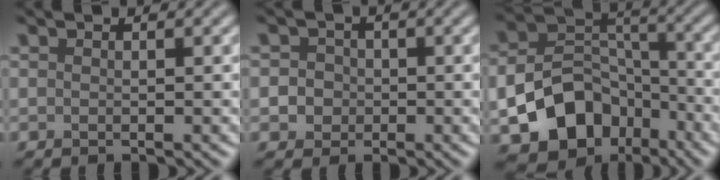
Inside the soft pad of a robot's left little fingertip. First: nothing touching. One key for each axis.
{"total": 2.9, "fx": 0.0, "fy": 2.7, "fz": 1.1, "tx": 0.009, "ty": 0.012, "tz": -0.020}
{"total": 10.8, "fx": -5.0, "fy": 7.6, "fz": 5.7, "tx": -0.102, "ty": -0.013, "tz": -0.084}